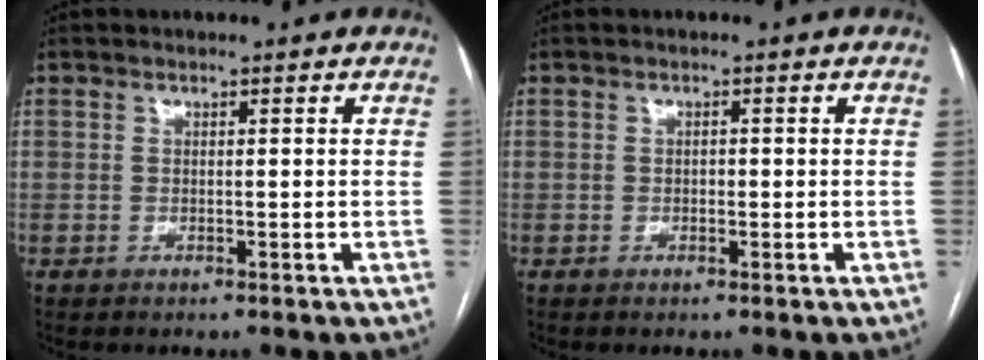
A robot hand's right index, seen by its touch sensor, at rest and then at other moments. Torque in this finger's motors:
{"motor_torque": [0.31, 0.06, 0.09, 0.02]}